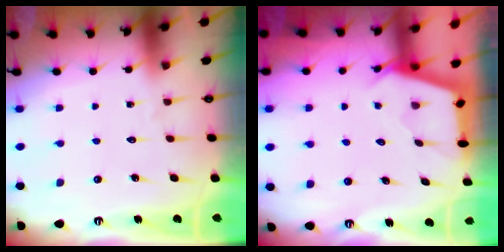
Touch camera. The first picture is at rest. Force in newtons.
{"total": 2.6, "press": 2.6, "slide": 0.3}